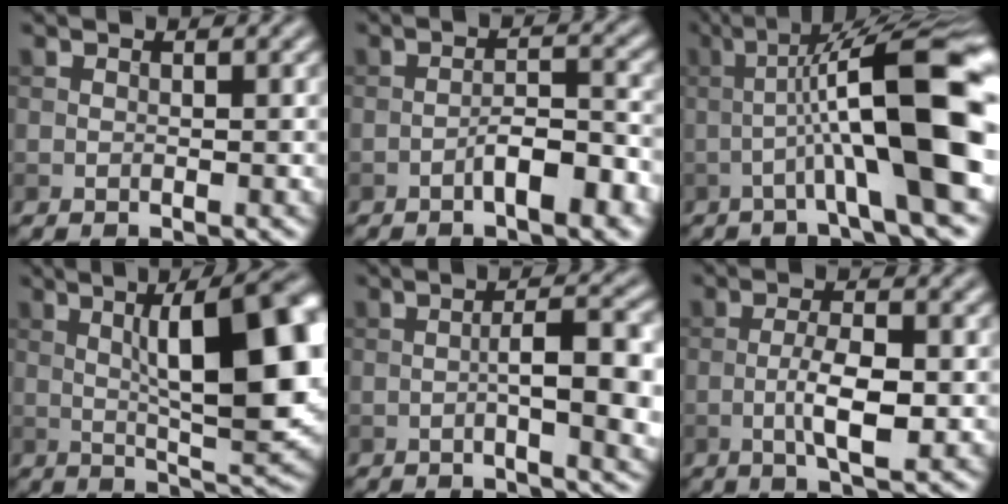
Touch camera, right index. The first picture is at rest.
{"total": 4.5, "force": [-2.3, 1.2, 3.8], "torque": [-0.062, 0.009, -0.038]}
{"total": 11.4, "force": [-1.5, 1.1, 11.2], "torque": [-0.164, 0.030, -0.025]}
{"total": 13.4, "force": [2.0, 4.0, 12.6], "torque": [-0.160, 0.010, 0.027]}
{"total": 7.0, "force": [-1.0, 1.8, 6.7], "torque": [-0.104, 0.002, -0.013]}
{"total": 4.6, "force": [-1.0, 1.2, 4.3], "torque": [-0.081, 0.000, -0.020]}